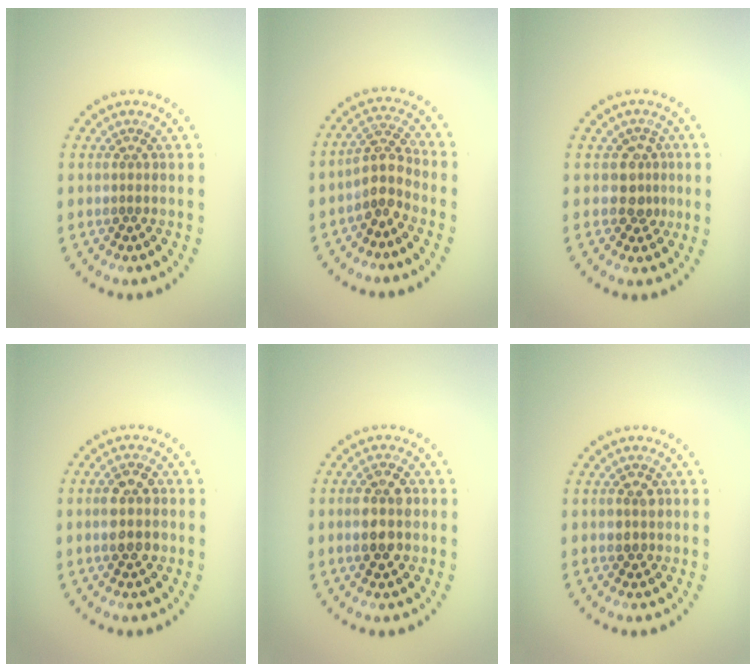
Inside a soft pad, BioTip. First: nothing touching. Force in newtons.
{"total": 2.9, "press": 2.3, "slide": 1.8}
{"total": 2.3, "press": 1.9, "slide": 1.3}
{"total": 3.5, "press": 3.5, "slide": 0.1}
{"total": 3.7, "press": 3.7, "slide": 0.2}
{"total": 1.5, "press": 1.5, "slide": 0.4}